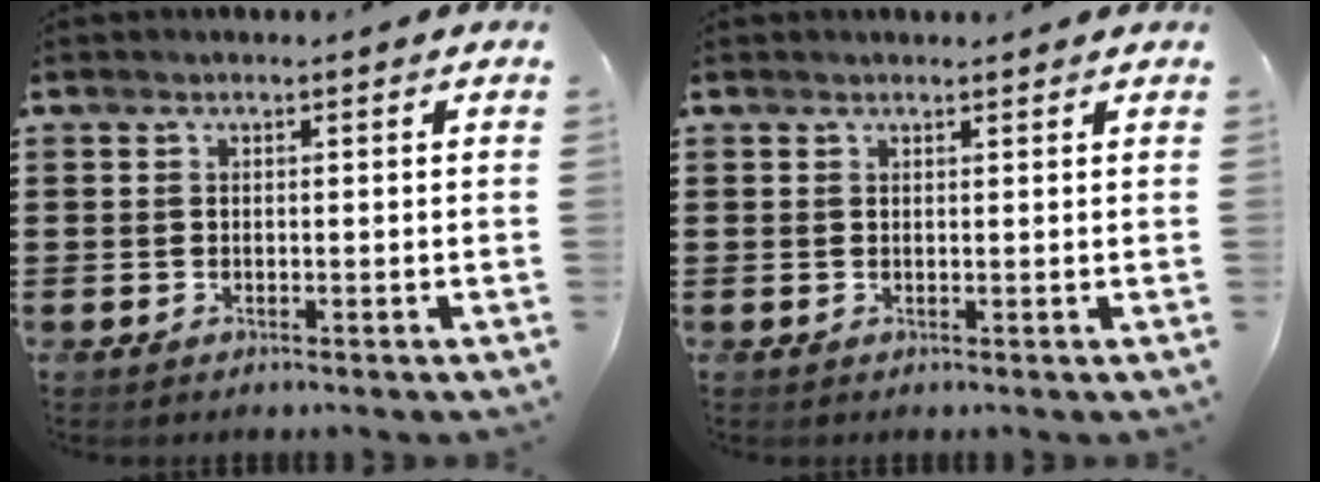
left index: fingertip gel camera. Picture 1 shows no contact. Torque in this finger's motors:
{"motor_torque": [-0.06, 0.17, -0.03, -0.01]}